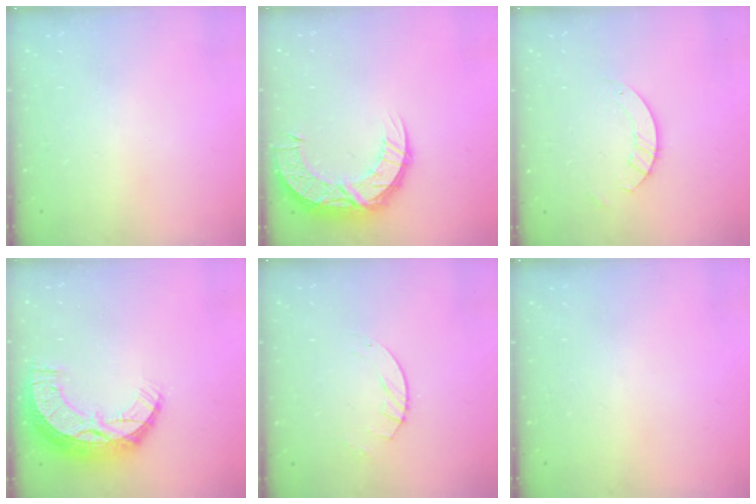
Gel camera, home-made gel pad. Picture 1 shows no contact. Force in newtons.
{"total": 12.8, "press": 12.8, "slide": 0.9}
{"total": 2.6, "press": 2.6, "slide": 0.2}
{"total": 12.3, "press": 12.2, "slide": 0.9}
{"total": 2.8, "press": 2.8, "slide": 0.4}
{"total": 0.0}